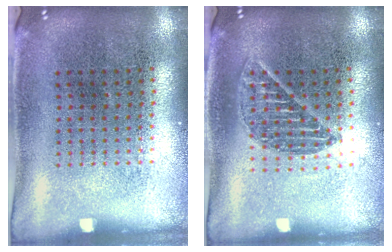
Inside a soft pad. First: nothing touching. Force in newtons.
{"total": 1.1, "press": 1.0, "slide": 0.4}